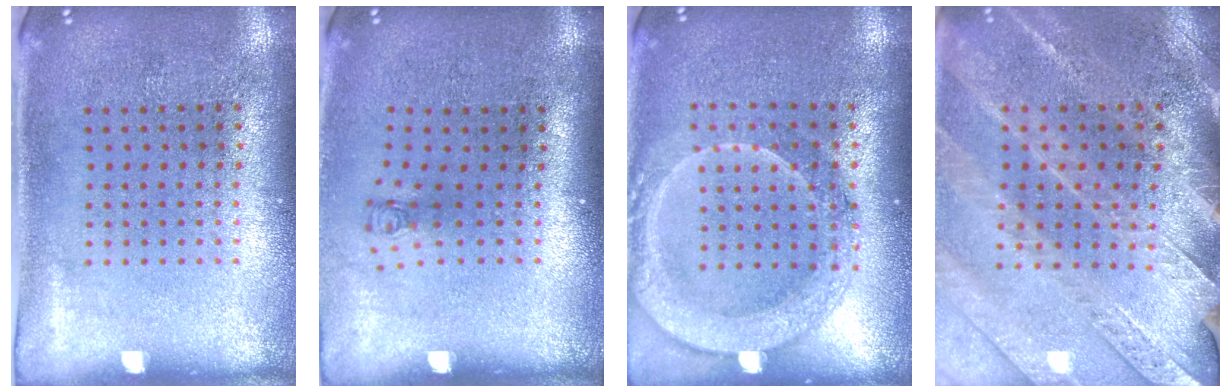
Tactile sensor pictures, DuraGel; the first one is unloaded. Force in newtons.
{"total": 0.7, "press": 0.4, "slide": 0.6}
{"total": 2.0, "press": 1.8, "slide": 0.7}
{"total": 2.9, "press": 2.8, "slide": 0.4}